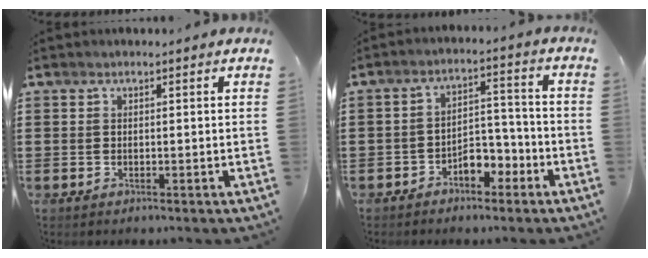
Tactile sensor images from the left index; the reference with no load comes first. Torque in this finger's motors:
{"motor_torque": [0.44, 0.44, 0.12, 0.06]}